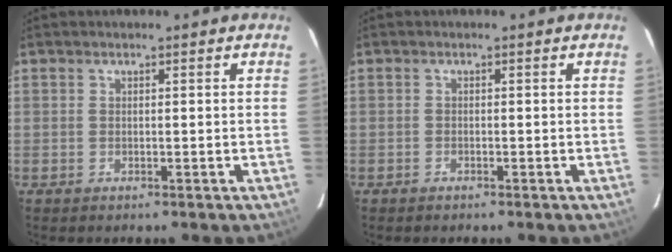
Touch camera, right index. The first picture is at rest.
{"total": 0.6, "force": [-0.5, 0.2, 0.0], "torque": [-0.002, 0.002, -0.010]}